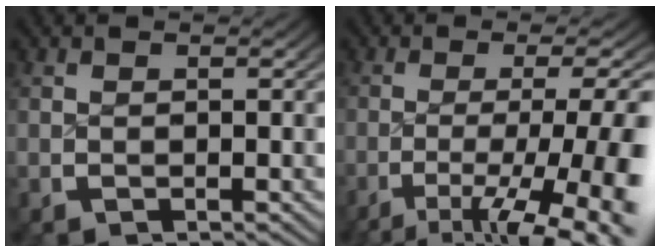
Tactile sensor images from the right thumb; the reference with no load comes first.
{"total": 10.6, "force": [-4.1, 4.5, 8.7], "torque": [-0.144, -0.029, -0.045]}